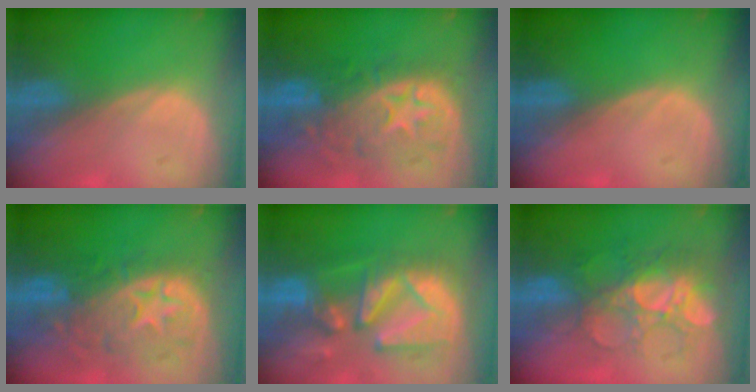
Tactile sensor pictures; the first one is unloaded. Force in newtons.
{"total": 11.0, "press": 9.8, "slide": 5.1}
{"total": 0.0}
{"total": 11.0, "press": 9.8, "slide": 5.1}
{"total": 12.1, "press": 10.9, "slide": 5.2}
{"total": 9.2, "press": 8.5, "slide": 3.5}